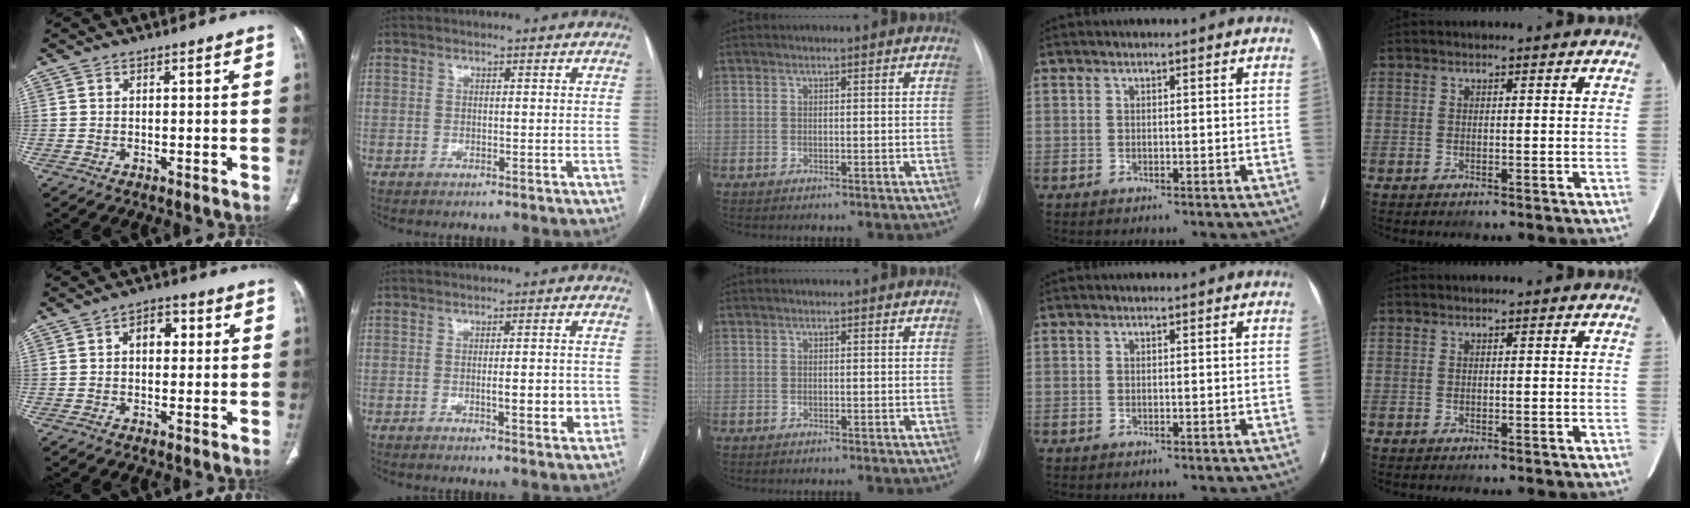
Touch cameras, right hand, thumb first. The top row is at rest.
{"thumb": {"total": 4.8, "force": [0.8, 3.2, 3.5], "torque": [-0.032, 0.012, 0.006]}, "index": {"total": 4.8, "force": [-0.9, 1.2, 4.6], "torque": [-0.064, -0.003, -0.009]}}